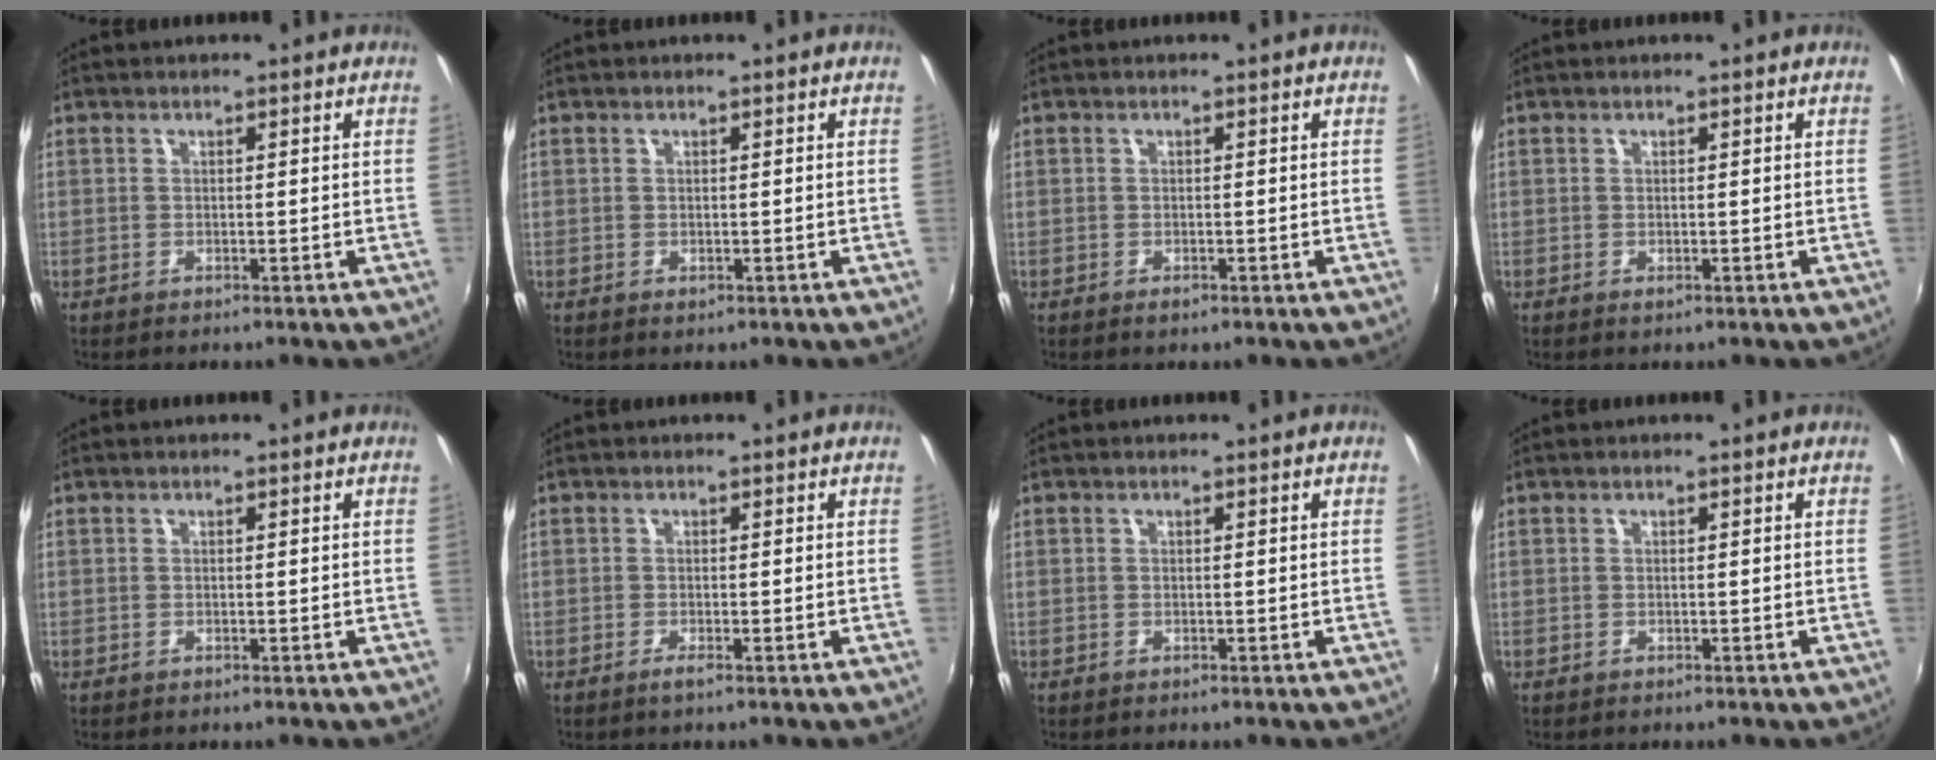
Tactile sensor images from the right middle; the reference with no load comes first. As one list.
[{"total": 0.0}, {"total": 0.7, "force": [-0.5, 0.3, 0.4], "torque": [-0.007, -0.002, -0.008]}, {"total": 0.0}, {"total": 0.0}, {"total": 1.0, "force": [-0.6, -0.3, 0.8], "torque": [-0.016, -0.002, -0.012]}, {"total": 0.0}, {"total": 0.0}]